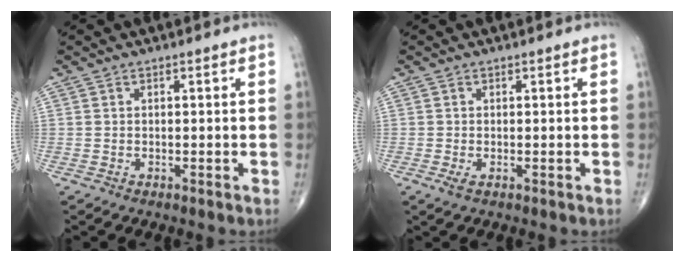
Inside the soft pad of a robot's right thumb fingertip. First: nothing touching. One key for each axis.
{"total": 0.9, "fx": -0.1, "fy": 0.4, "fz": 0.8, "tx": -0.016, "ty": -0.002, "tz": -0.001}